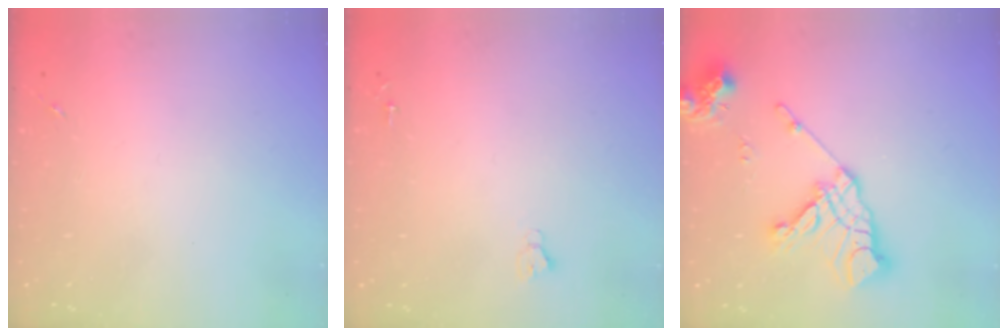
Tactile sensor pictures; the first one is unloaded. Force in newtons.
{"total": 2.7, "press": 2.7, "slide": 0.0}
{"total": 16.5, "press": 16.4, "slide": 2.2}